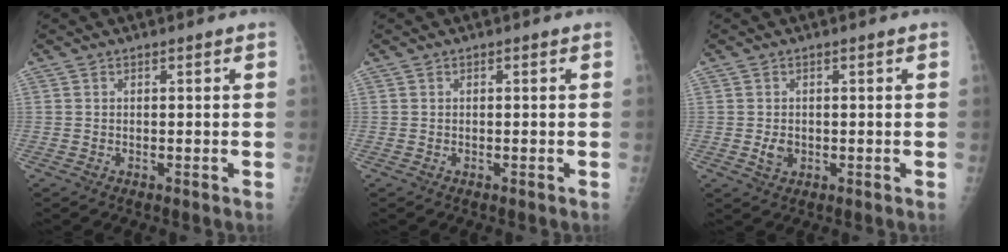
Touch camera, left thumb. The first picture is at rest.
{"total": 0.0}
{"total": 2.2, "force": [-0.1, 1.7, 1.4], "torque": [-0.020, -0.001, 0.001]}